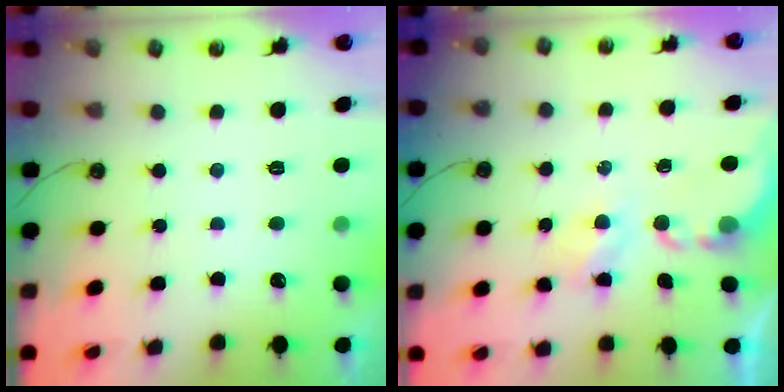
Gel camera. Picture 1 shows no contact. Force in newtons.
{"total": 3.8, "press": 3.8, "slide": 0.2}